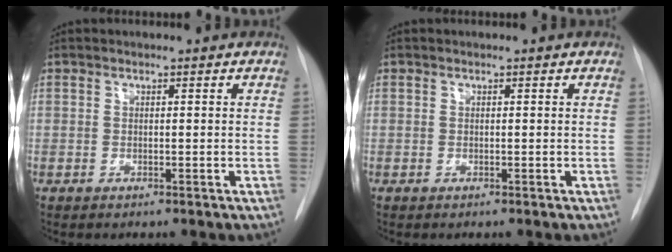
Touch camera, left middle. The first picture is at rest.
{"total": 0.0}